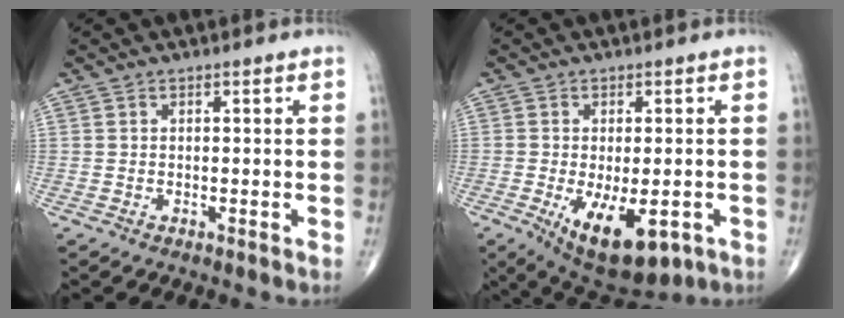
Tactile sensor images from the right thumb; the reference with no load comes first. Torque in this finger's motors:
{"motor_torque": [-0.08, 0.67, 0.02, -0.10, 0.04]}